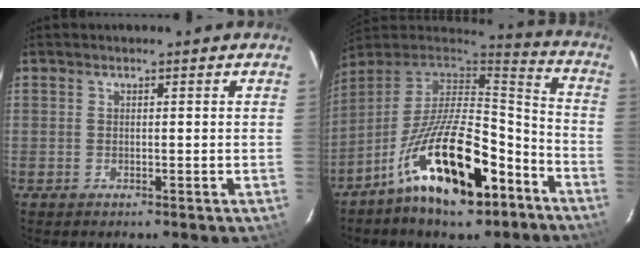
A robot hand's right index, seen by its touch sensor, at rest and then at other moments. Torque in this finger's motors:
{"motor_torque": [1.75, -0.38, 1.05, 0.21]}